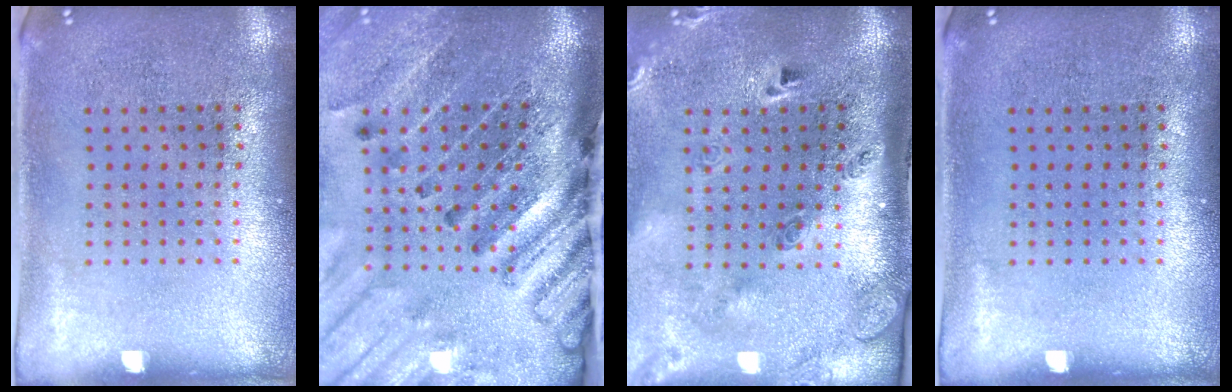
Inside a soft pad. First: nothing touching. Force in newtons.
{"total": 4.4, "press": 3.3, "slide": 3.0}
{"total": 3.0, "press": 2.0, "slide": 2.2}
{"total": 0.0}